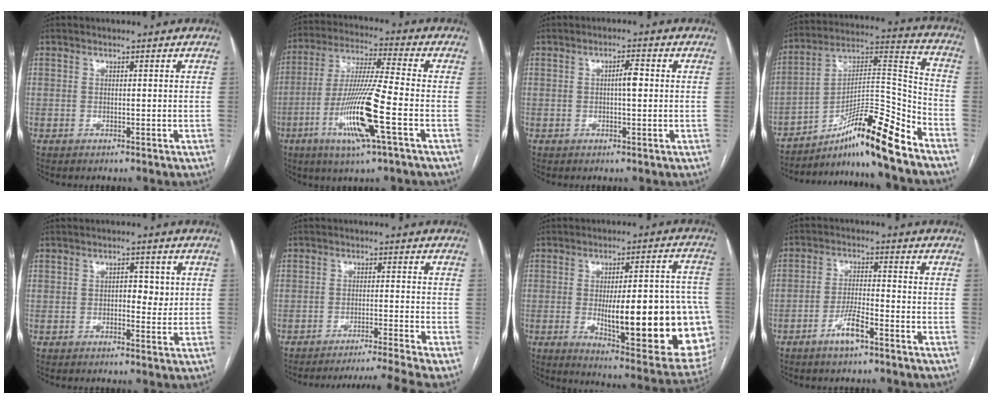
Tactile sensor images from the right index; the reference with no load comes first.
{"total": 14.3, "force": [-5.0, -0.2, 13.4], "torque": [-0.271, -0.016, -0.097]}
{"total": 2.5, "force": [0.1, 0.5, 2.5], "torque": [-0.041, 0.004, 0.001]}
{"total": 17.0, "force": [-12.2, 0.0, 11.8], "torque": [-0.204, 0.021, -0.201]}
{"total": 3.5, "force": [0.4, 1.8, 3.0], "torque": [-0.036, 0.003, 0.005]}
{"total": 10.0, "force": [-8.9, -3.8, 2.7], "torque": [-0.026, -0.014, -0.136]}
{"total": 26.1, "force": [-4.6, 5.9, 25.0], "torque": [-0.254, 0.007, -0.041]}
{"total": 5.0, "force": [-3.2, 0.7, 3.8], "torque": [-0.077, 0.000, -0.060]}